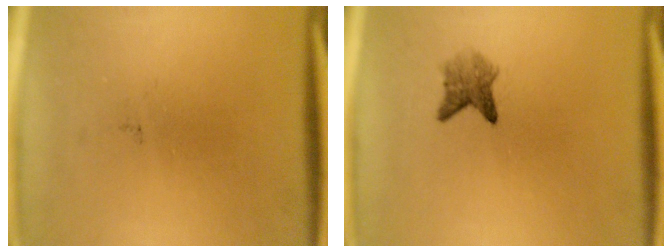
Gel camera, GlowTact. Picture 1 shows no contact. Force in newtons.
{"total": 2.7}